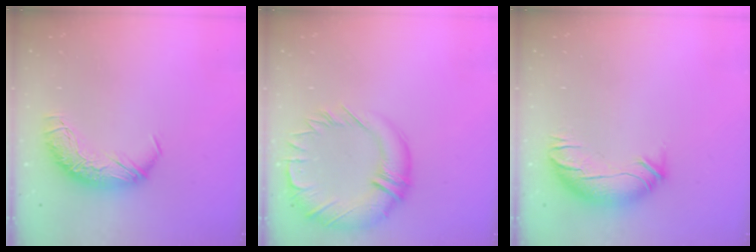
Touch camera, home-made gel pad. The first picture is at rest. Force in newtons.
{"total": 6.7, "press": 5.7, "slide": 3.6}
{"total": 3.3, "press": 2.6, "slide": 2.1}